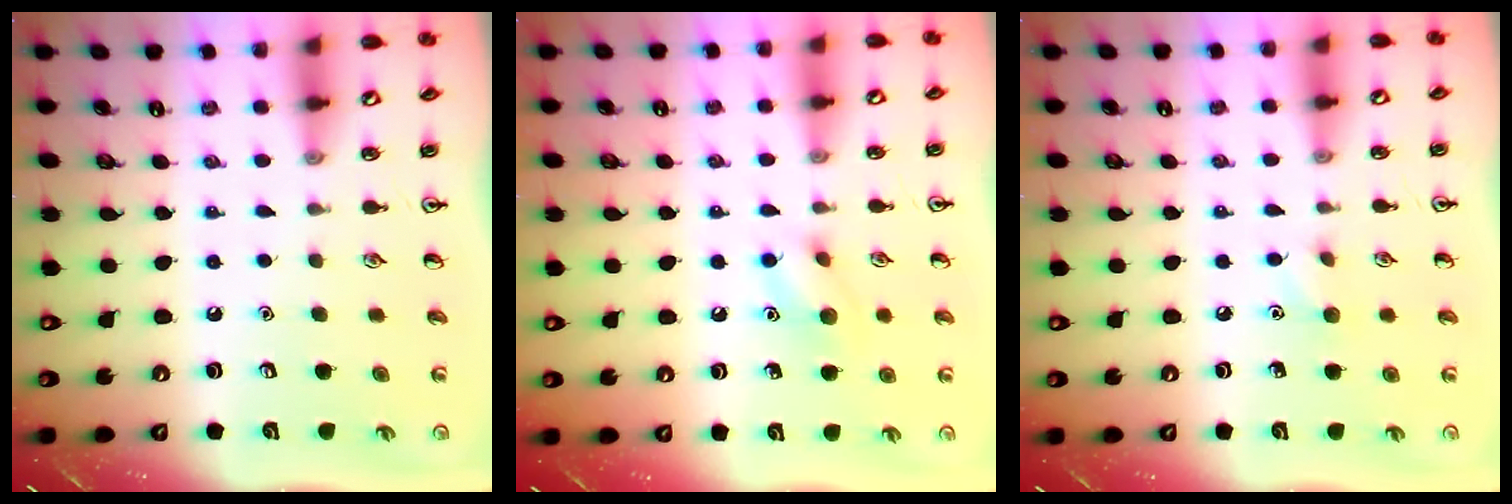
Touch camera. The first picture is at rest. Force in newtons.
{"total": 7.8, "press": 7.6, "slide": 1.5}
{"total": 5.4, "press": 5.3, "slide": 1.1}